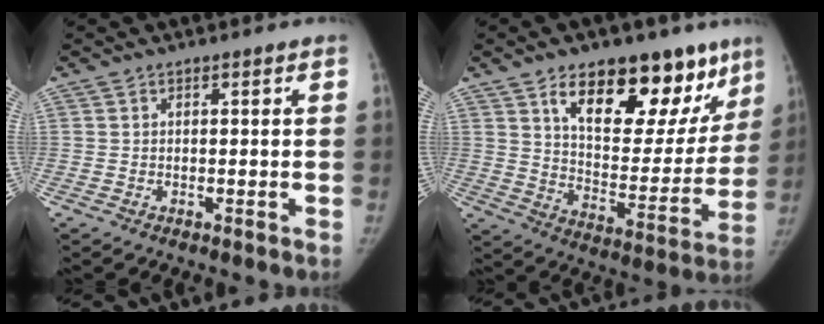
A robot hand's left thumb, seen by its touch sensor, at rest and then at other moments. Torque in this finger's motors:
{"motor_torque": [0.57, 0.59, 0.75, -0.70, 0.05]}